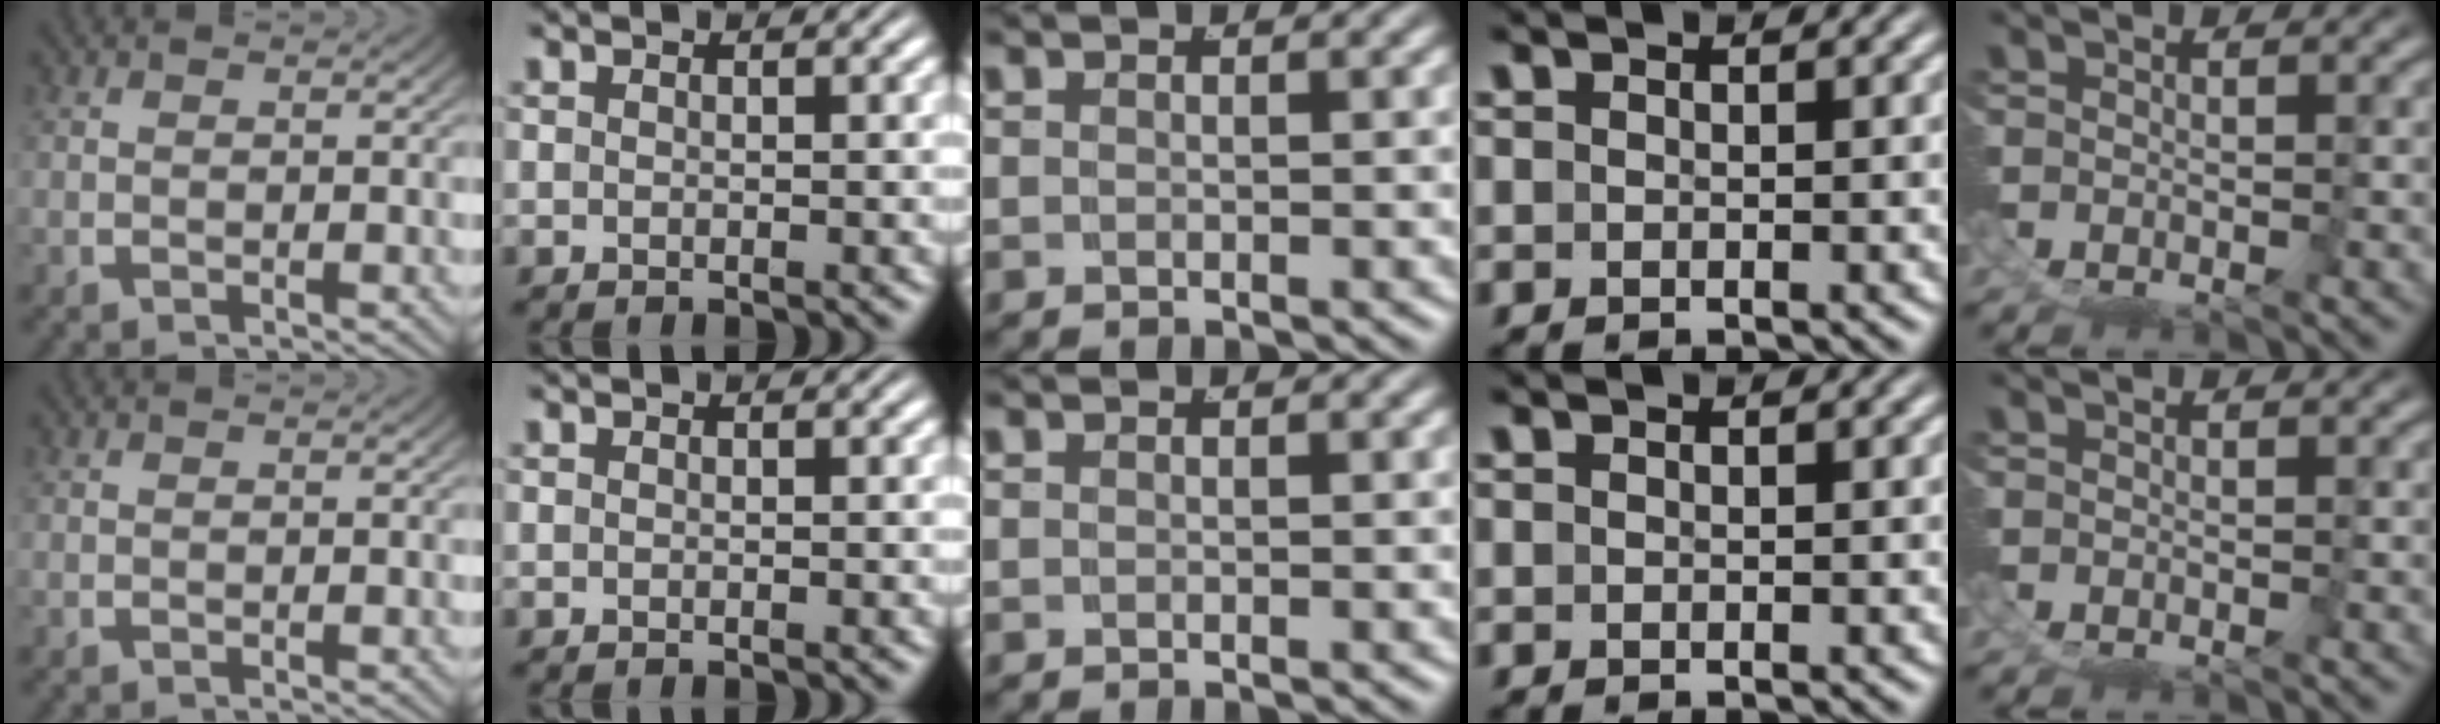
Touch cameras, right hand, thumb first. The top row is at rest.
{}